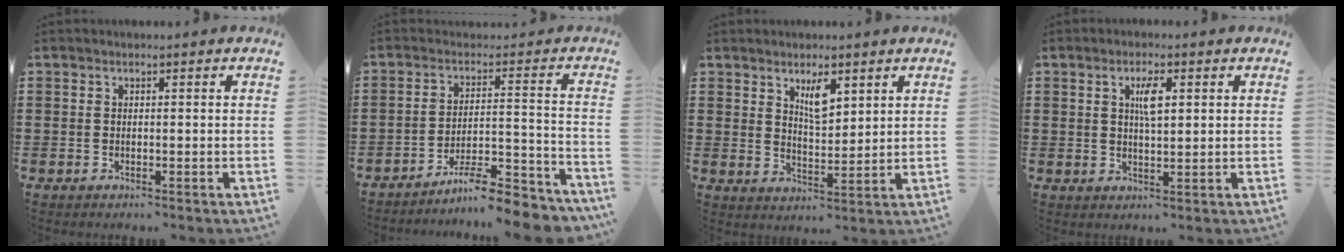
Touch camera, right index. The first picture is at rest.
{"total": 7.2, "force": [-6.1, 0.9, 3.6], "torque": [-0.054, 0.008, -0.111]}
{"total": 4.7, "force": [2.8, 1.8, 3.2], "torque": [-0.054, -0.001, 0.046]}
{"total": 3.8, "force": [1.1, 1.1, 3.5], "torque": [-0.064, 0.006, 0.014]}